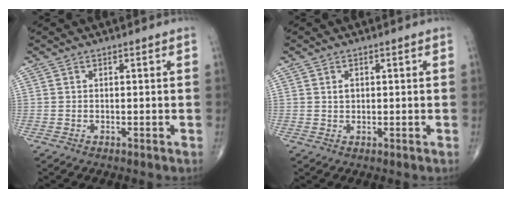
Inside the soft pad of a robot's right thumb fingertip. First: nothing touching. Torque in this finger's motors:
{"motor_torque": [0.07, 0.05, 0.21, 0.10, 0.02]}